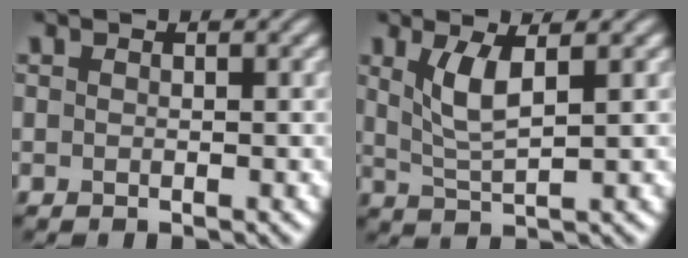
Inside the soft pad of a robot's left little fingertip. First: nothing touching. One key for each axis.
{"total": 3.5, "fx": 1.3, "fy": 0.9, "fz": 3.1, "tx": -0.068, "ty": -0.005, "tz": 0.030}